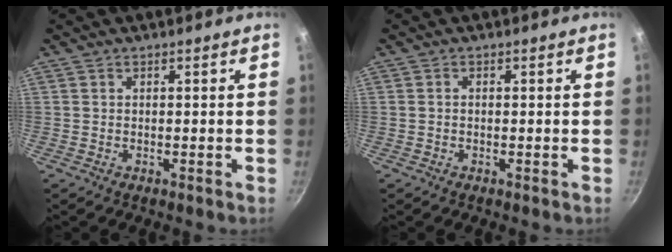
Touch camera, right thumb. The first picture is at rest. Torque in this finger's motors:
{"motor_torque": [0.27, 0.10, -0.22, -0.22, 0.08]}